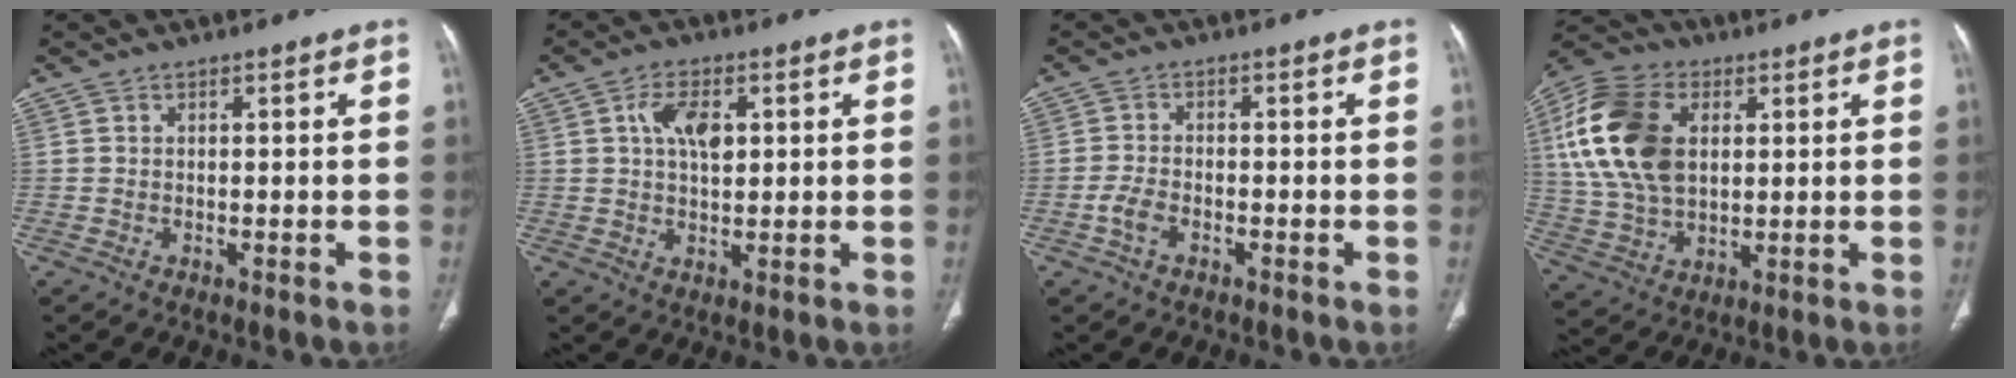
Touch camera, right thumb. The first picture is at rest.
{"total": 6.4, "force": [1.7, 3.6, 5.1], "torque": [-0.082, -0.002, 0.027]}
{"total": 3.1, "force": [-1.5, 1.7, 2.1], "torque": [-0.046, 0.011, -0.032]}
{"total": 19.0, "force": [4.3, 12.4, 13.8], "torque": [-0.274, 0.003, 0.080]}